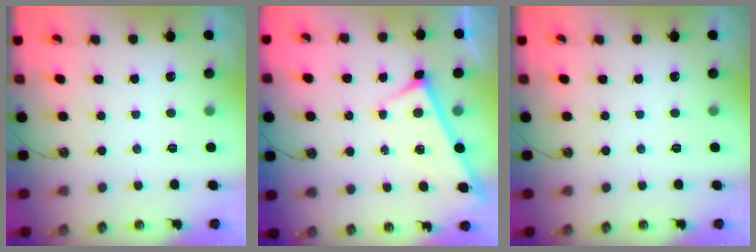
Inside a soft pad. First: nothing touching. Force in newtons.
{"total": 3.1, "press": 3.1, "slide": 0.3}
{"total": 0.0}